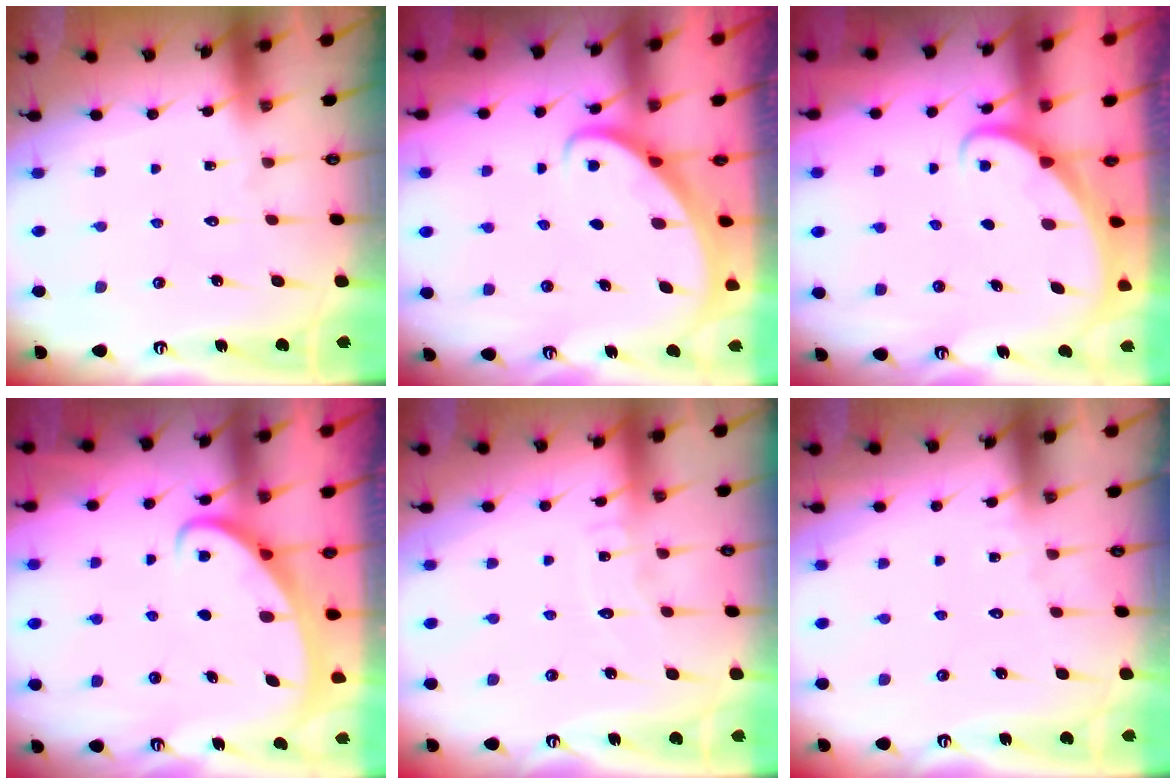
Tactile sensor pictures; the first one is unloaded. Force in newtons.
{"total": 2.7, "press": 2.6, "slide": 0.2}
{"total": 1.9, "press": 1.9, "slide": 0.1}
{"total": 2.3, "press": 2.3, "slide": 0.3}
{"total": 4.7, "press": 4.6, "slide": 0.5}
{"total": 1.8, "press": 1.7, "slide": 0.3}